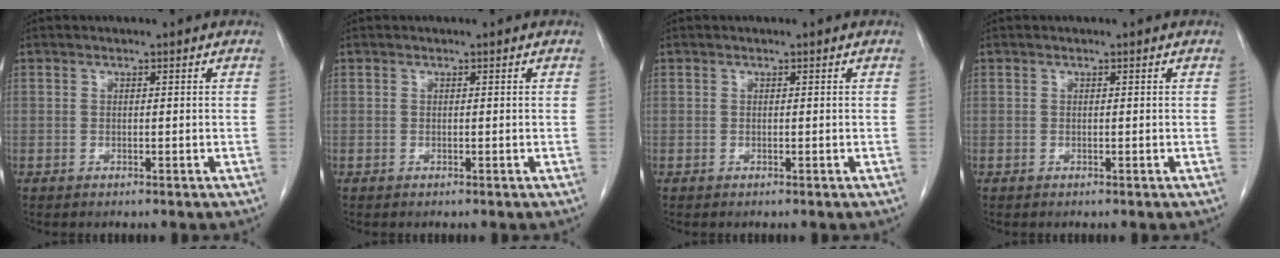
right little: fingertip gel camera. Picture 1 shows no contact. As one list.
[{"total": 0.0}, {"total": 0.0}, {"total": 0.0}]